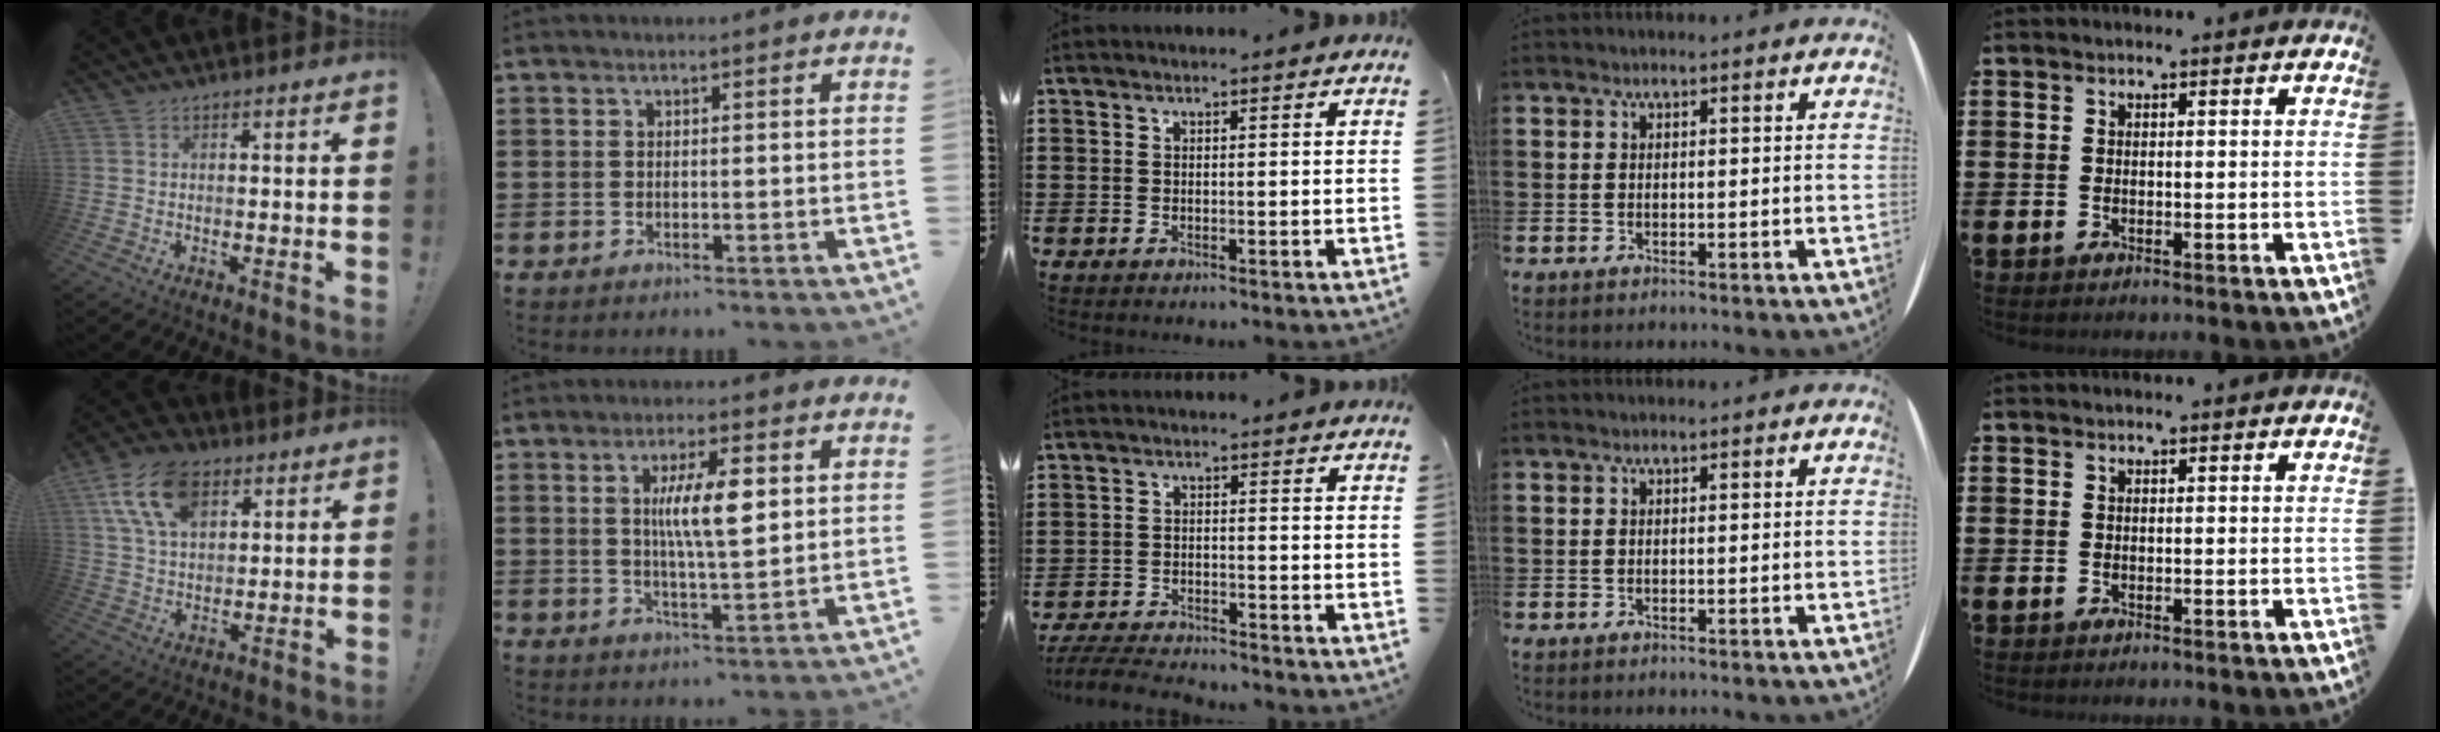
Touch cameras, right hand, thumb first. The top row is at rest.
{"thumb": {"total": 15.1, "force": [7.4, 9.2, 9.5], "torque": [-0.174, -0.016, 0.140]}, "index": {"total": 8.4, "force": [1.9, 1.8, 7.9], "torque": [-0.156, 0.005, 0.030]}, "middle": {"total": 4.4, "force": [-4.3, 0.4, 1.0], "torque": [-0.029, -0.002, -0.090]}}